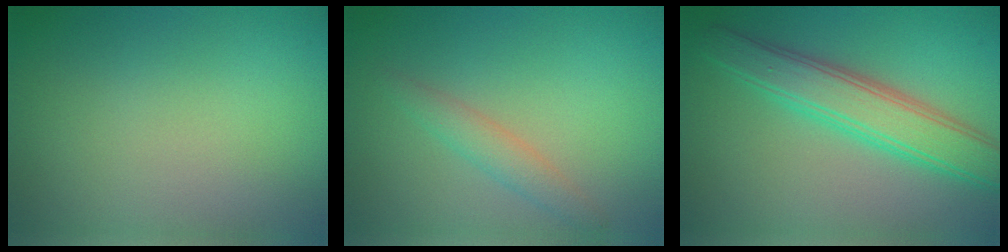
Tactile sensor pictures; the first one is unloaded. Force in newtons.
{"total": 2.7, "press": 2.7, "slide": 0.2}
{"total": 5.2, "press": 5.2, "slide": 0.1}